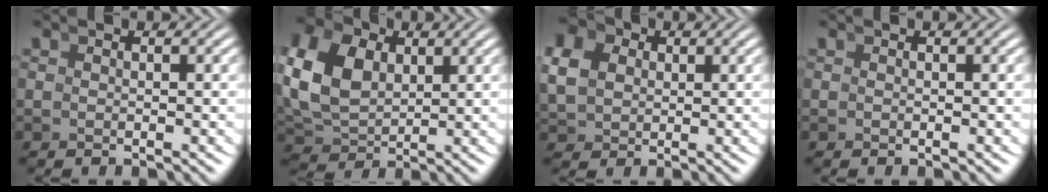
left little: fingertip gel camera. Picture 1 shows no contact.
{"total": 8.1, "force": [1.4, 6.4, 4.8], "torque": [-0.119, -0.016, 0.034]}
{"total": 4.9, "force": [1.7, 3.9, 2.4], "torque": [-0.055, 0.001, 0.033]}
{"total": 0.0}